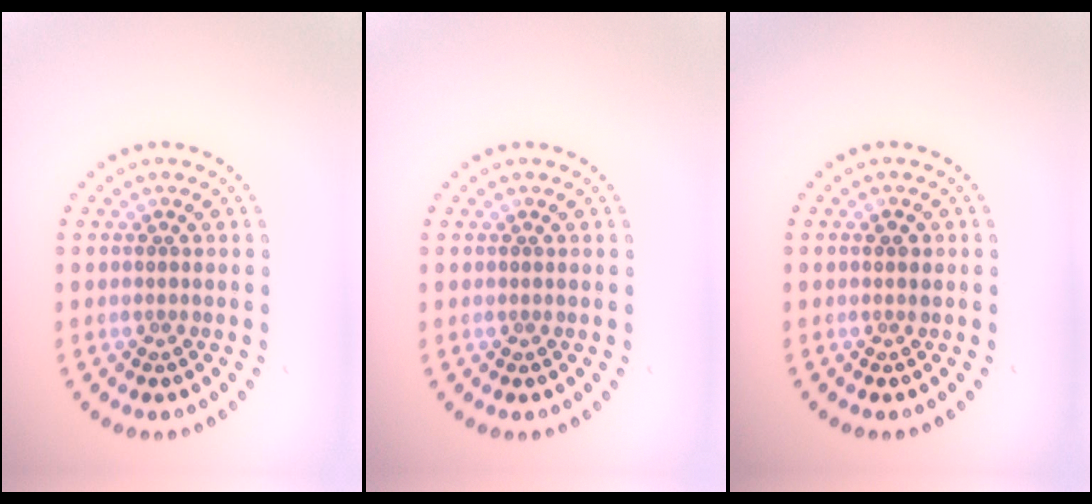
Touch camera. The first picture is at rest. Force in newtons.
{"total": 0.0}
{"total": 1.0, "press": 1.0, "slide": 0.3}